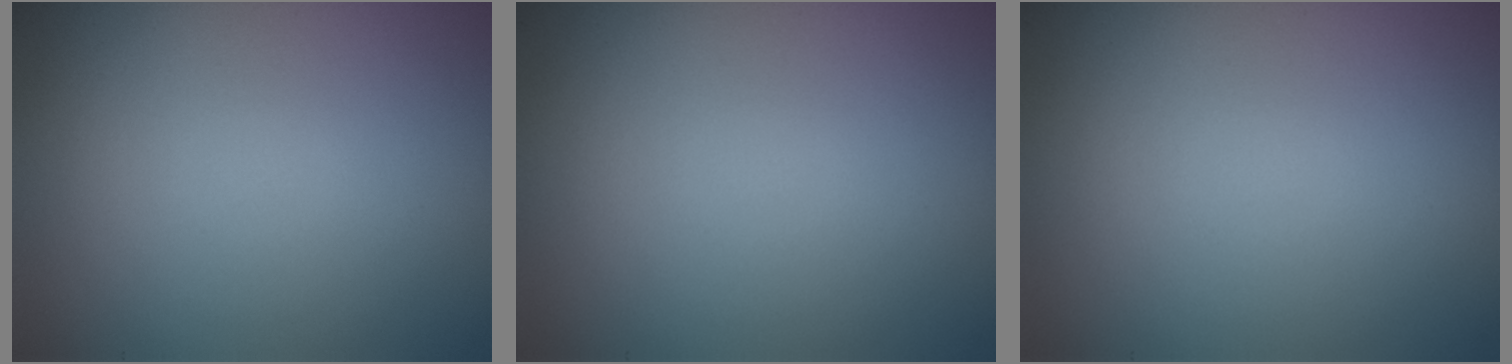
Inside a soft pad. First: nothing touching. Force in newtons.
{"total": 0.0}
{"total": 0.0}